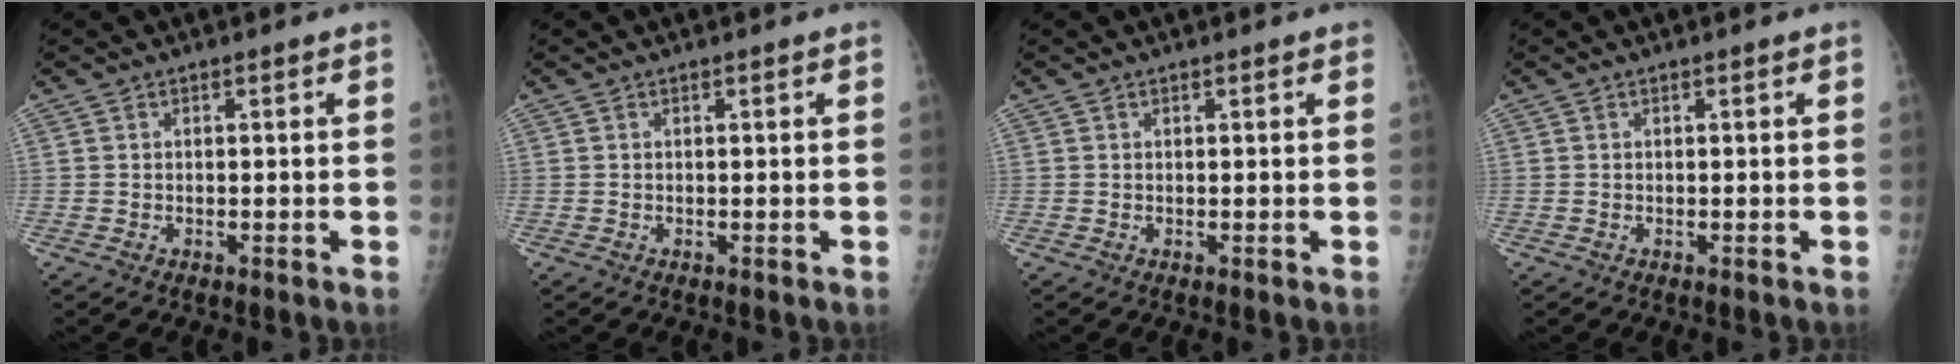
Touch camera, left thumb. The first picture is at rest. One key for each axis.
{"total": 0.0}
{"total": 0.6, "fx": 0.4, "fy": 0.2, "fz": 0.3, "tx": -0.003, "ty": -0.001, "tz": 0.004}
{"total": 0.0}